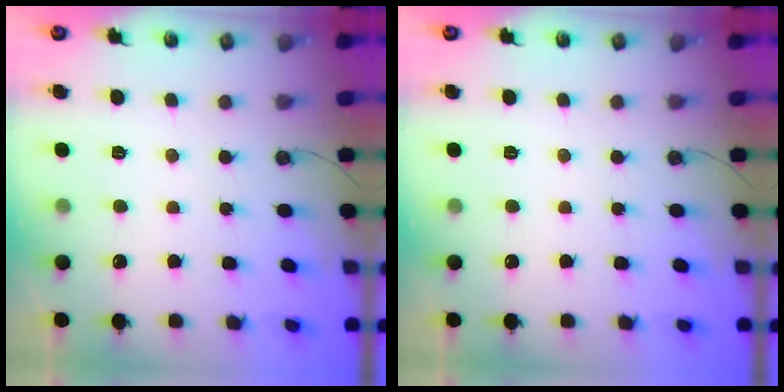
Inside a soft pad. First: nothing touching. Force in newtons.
{"total": 0.0}